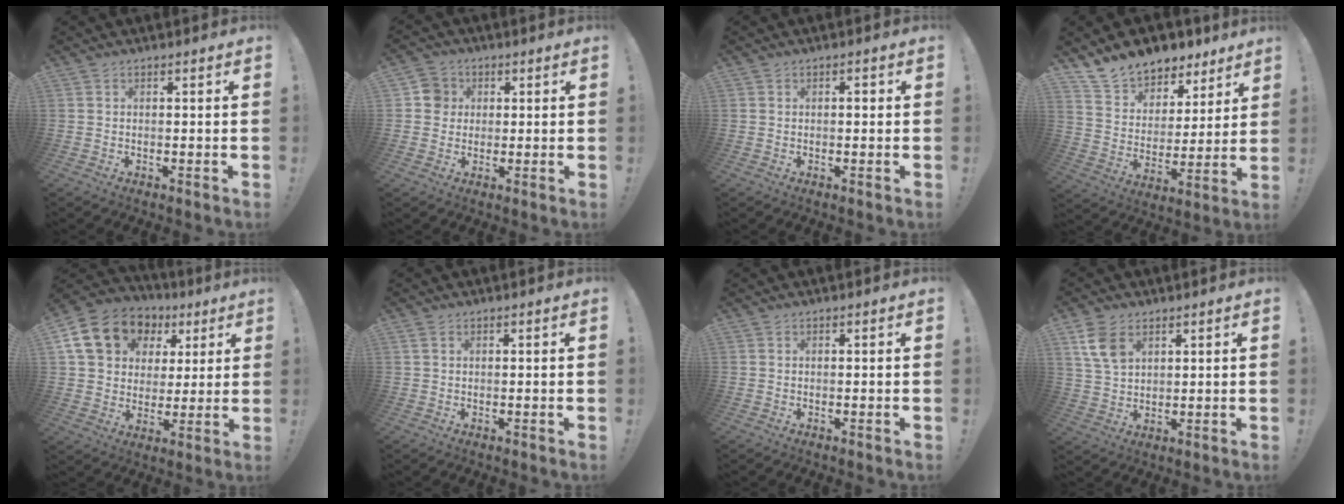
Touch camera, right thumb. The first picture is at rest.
{"total": 5.8, "force": [1.0, 5.6, 1.4], "torque": [-0.010, 0.005, 0.019]}
{"total": 1.1, "force": [-0.1, 0.6, 0.9], "torque": [-0.003, -0.001, -0.007]}
{"total": 12.2, "force": [10.3, 6.2, 2.0], "torque": [-0.048, -0.084, 0.192]}
{"total": 17.7, "force": [7.4, 13.9, 8.2], "torque": [-0.122, -0.026, 0.155]}
{"total": 1.2, "force": [0.6, 0.8, 0.7], "torque": [-0.015, 0.004, 0.012]}
{"total": 0.0}
{"total": 8.1, "force": [4.1, 5.1, 4.7], "torque": [-0.083, -0.013, 0.078]}